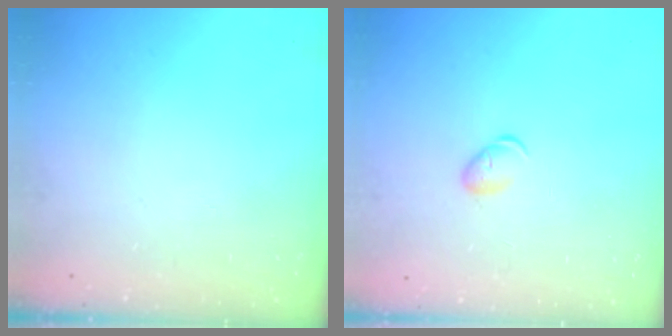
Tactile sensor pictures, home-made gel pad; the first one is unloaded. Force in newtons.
{"total": 5.2, "press": 5.2, "slide": 0.6}